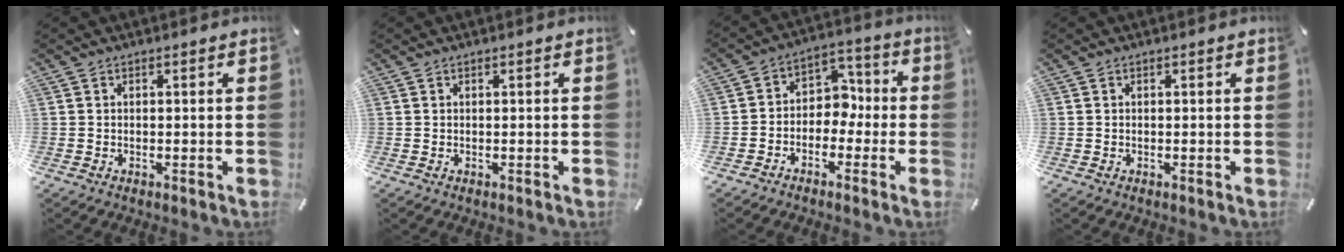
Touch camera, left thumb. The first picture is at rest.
{"total": 0.0}
{"total": 6.9, "force": [-2.8, 5.8, 2.4], "torque": [-0.035, 0.029, -0.055]}
{"total": 0.0}